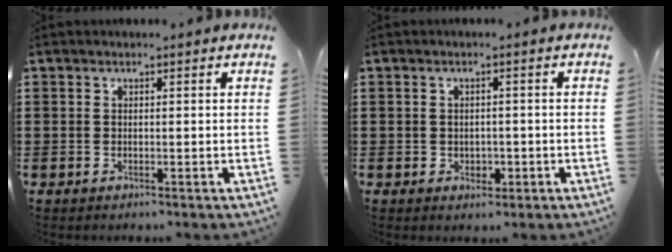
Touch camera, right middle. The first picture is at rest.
{"total": 1.5, "force": [-0.3, 1.3, 0.7], "torque": [-0.007, 0.000, -0.009]}